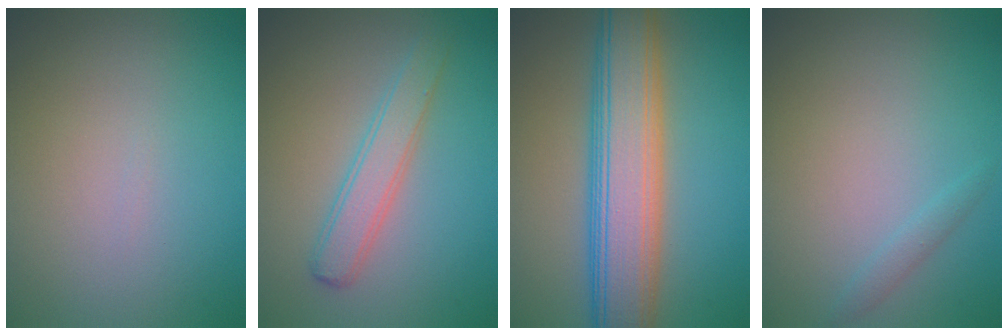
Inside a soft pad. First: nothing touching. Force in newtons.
{"total": 2.9, "press": 2.9, "slide": 0.0}
{"total": 8.9, "press": 8.9, "slide": 0.4}
{"total": 0.9, "press": 0.9, "slide": 0.0}